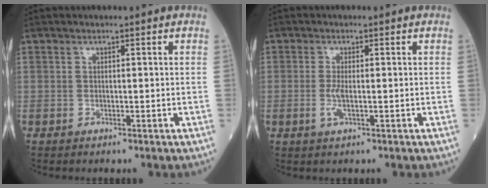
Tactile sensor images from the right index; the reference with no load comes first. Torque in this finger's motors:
{"motor_torque": [0.71, -0.18, 0.32, 0.11]}